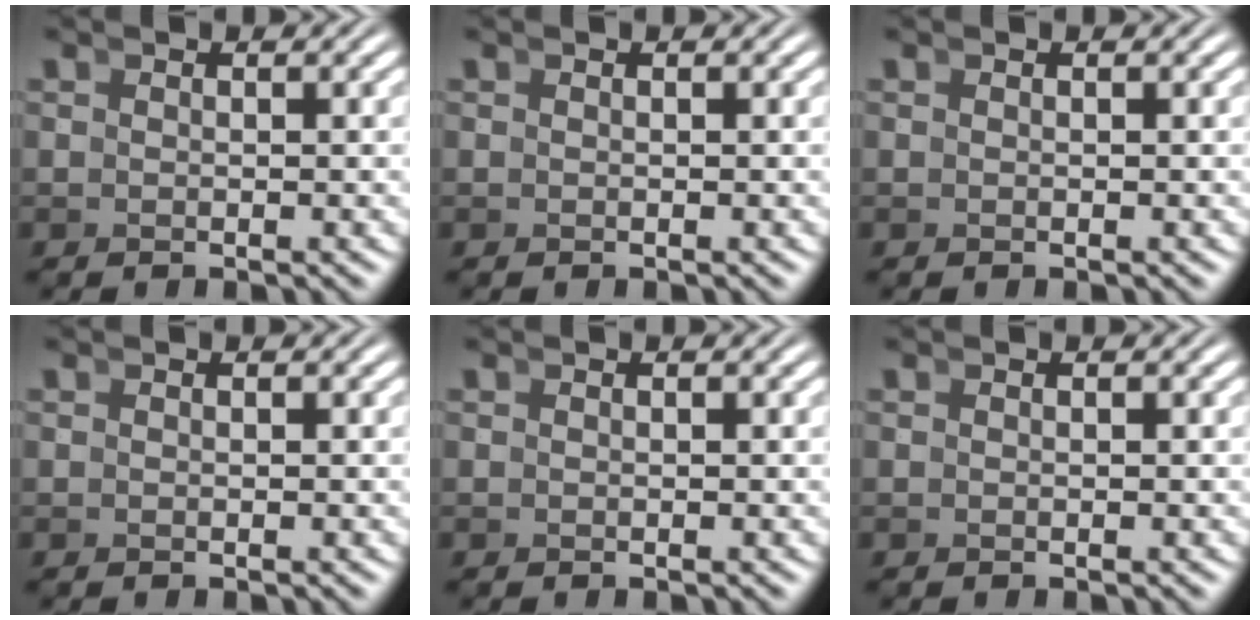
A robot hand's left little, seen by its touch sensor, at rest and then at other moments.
{"total": 0.0}
{"total": 0.0}
{"total": 0.0}
{"total": 0.0}
{"total": 0.0}